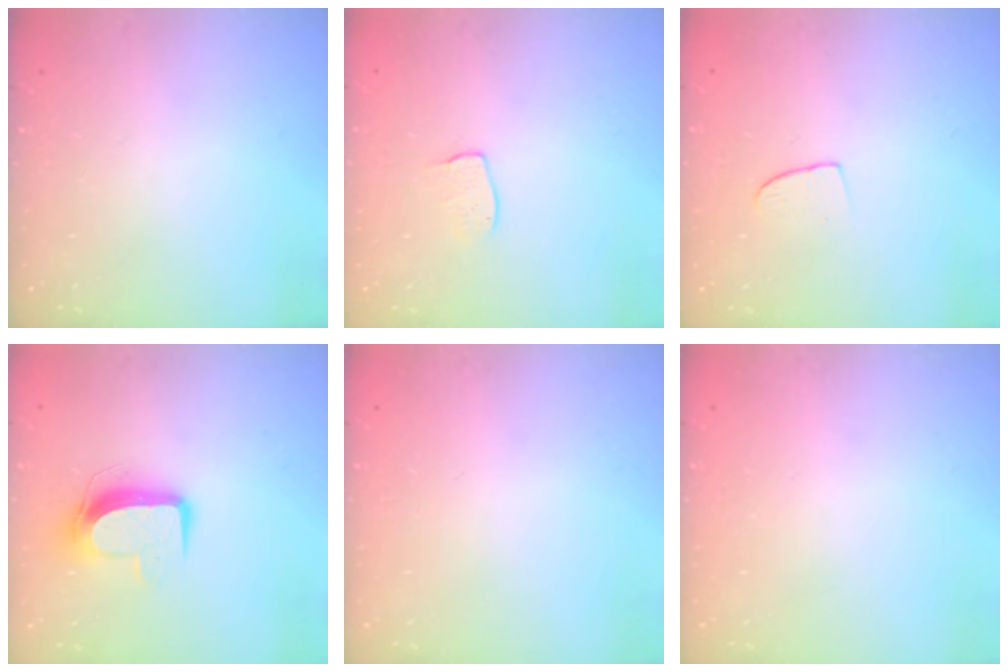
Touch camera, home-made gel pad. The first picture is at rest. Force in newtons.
{"total": 5.0, "press": 5.0, "slide": 0.3}
{"total": 6.3, "press": 6.3, "slide": 0.5}
{"total": 10.4, "press": 10.4, "slide": 0.6}
{"total": 0.0}
{"total": 0.0}